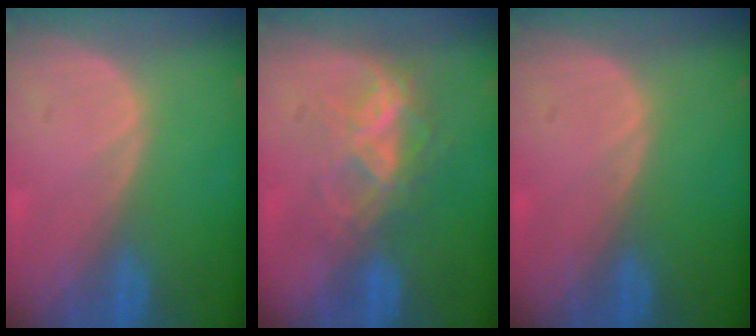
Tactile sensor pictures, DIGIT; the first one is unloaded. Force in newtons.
{"total": 7.1, "press": 6.0, "slide": 3.7}
{"total": 0.0}